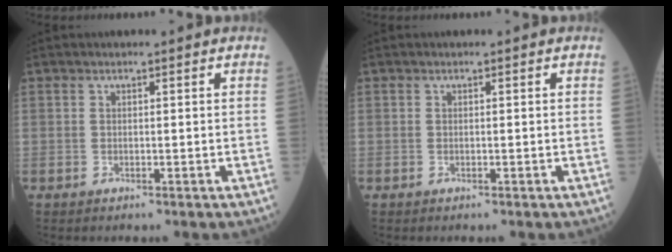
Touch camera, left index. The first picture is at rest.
{"total": 0.0}